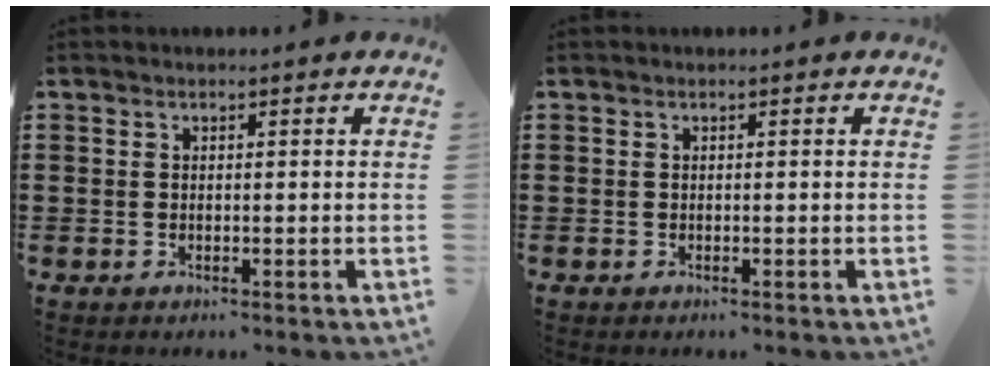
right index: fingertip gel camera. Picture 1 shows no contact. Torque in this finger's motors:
{"motor_torque": [-0.06, -0.09, -0.03, -0.02]}